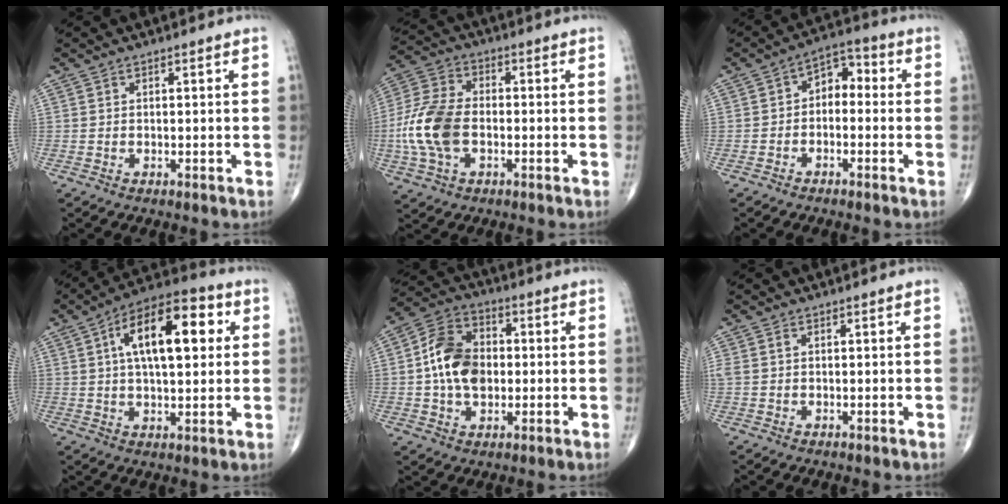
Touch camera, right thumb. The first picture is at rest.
{"total": 13.0, "force": [-2.2, 8.0, 10.0], "torque": [-0.218, 0.019, -0.048]}
{"total": 5.8, "force": [-0.6, 3.9, 4.2], "torque": [-0.041, 0.034, -0.026]}
{"total": 17.1, "force": [4.2, 7.7, 14.6], "torque": [-0.215, 0.018, 0.058]}
{"total": 12.5, "force": [-0.1, 8.7, 9.0], "torque": [-0.147, 0.022, -0.008]}
{"total": 1.3, "force": [0.3, 0.8, 1.0], "torque": [-0.034, 0.014, 0.011]}